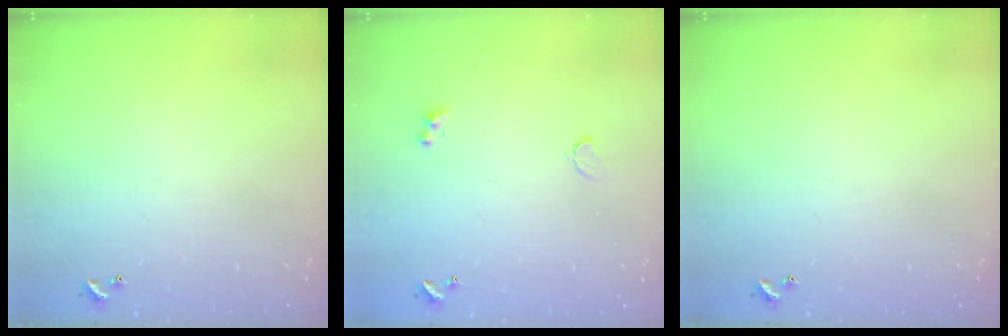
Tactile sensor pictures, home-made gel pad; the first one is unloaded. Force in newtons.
{"total": 1.4, "press": 1.3, "slide": 0.5}
{"total": 0.0}